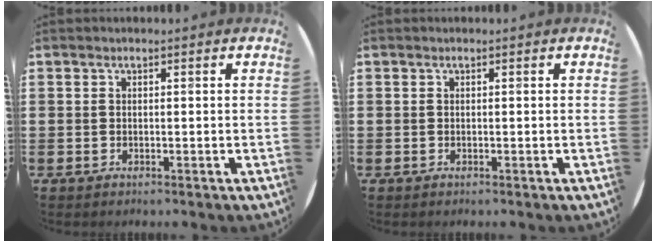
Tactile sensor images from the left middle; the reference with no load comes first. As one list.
[{"total": 0.0}]